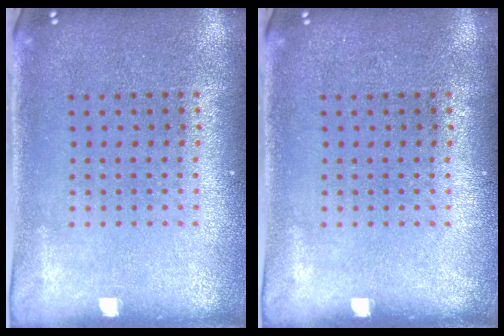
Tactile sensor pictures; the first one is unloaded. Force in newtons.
{"total": 0.0}